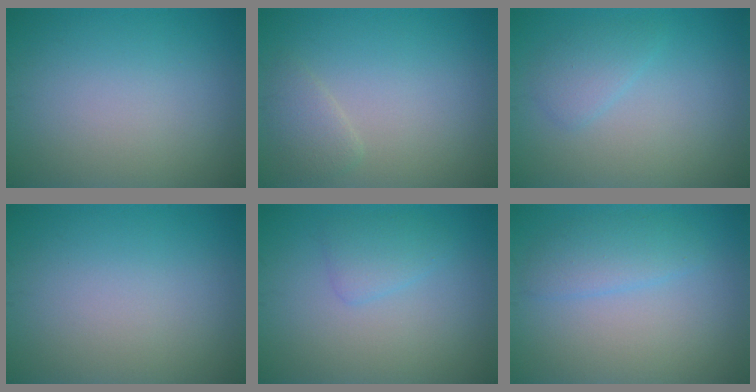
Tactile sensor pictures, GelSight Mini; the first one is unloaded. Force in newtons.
{"total": 1.6, "press": 1.6, "slide": 0.2}
{"total": 1.8, "press": 1.8, "slide": 0.1}
{"total": 0.0}
{"total": 1.8, "press": 1.8, "slide": 0.0}
{"total": 2.3, "press": 2.3, "slide": 0.0}